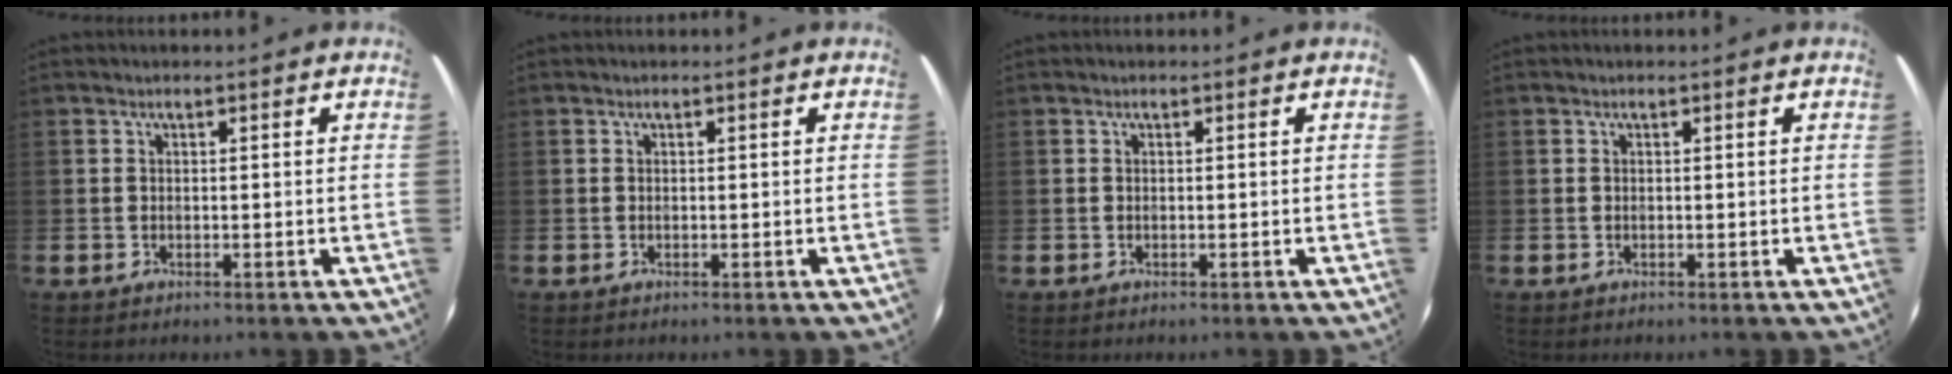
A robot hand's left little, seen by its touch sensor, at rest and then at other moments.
{"total": 0.0}
{"total": 0.0}
{"total": 0.0}